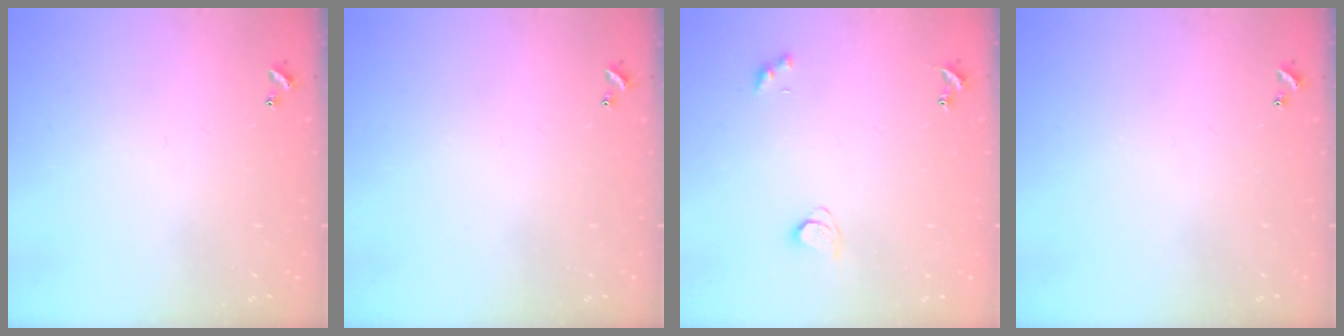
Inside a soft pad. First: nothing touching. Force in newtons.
{"total": 0.0}
{"total": 1.7, "press": 1.6, "slide": 0.4}
{"total": 0.0}